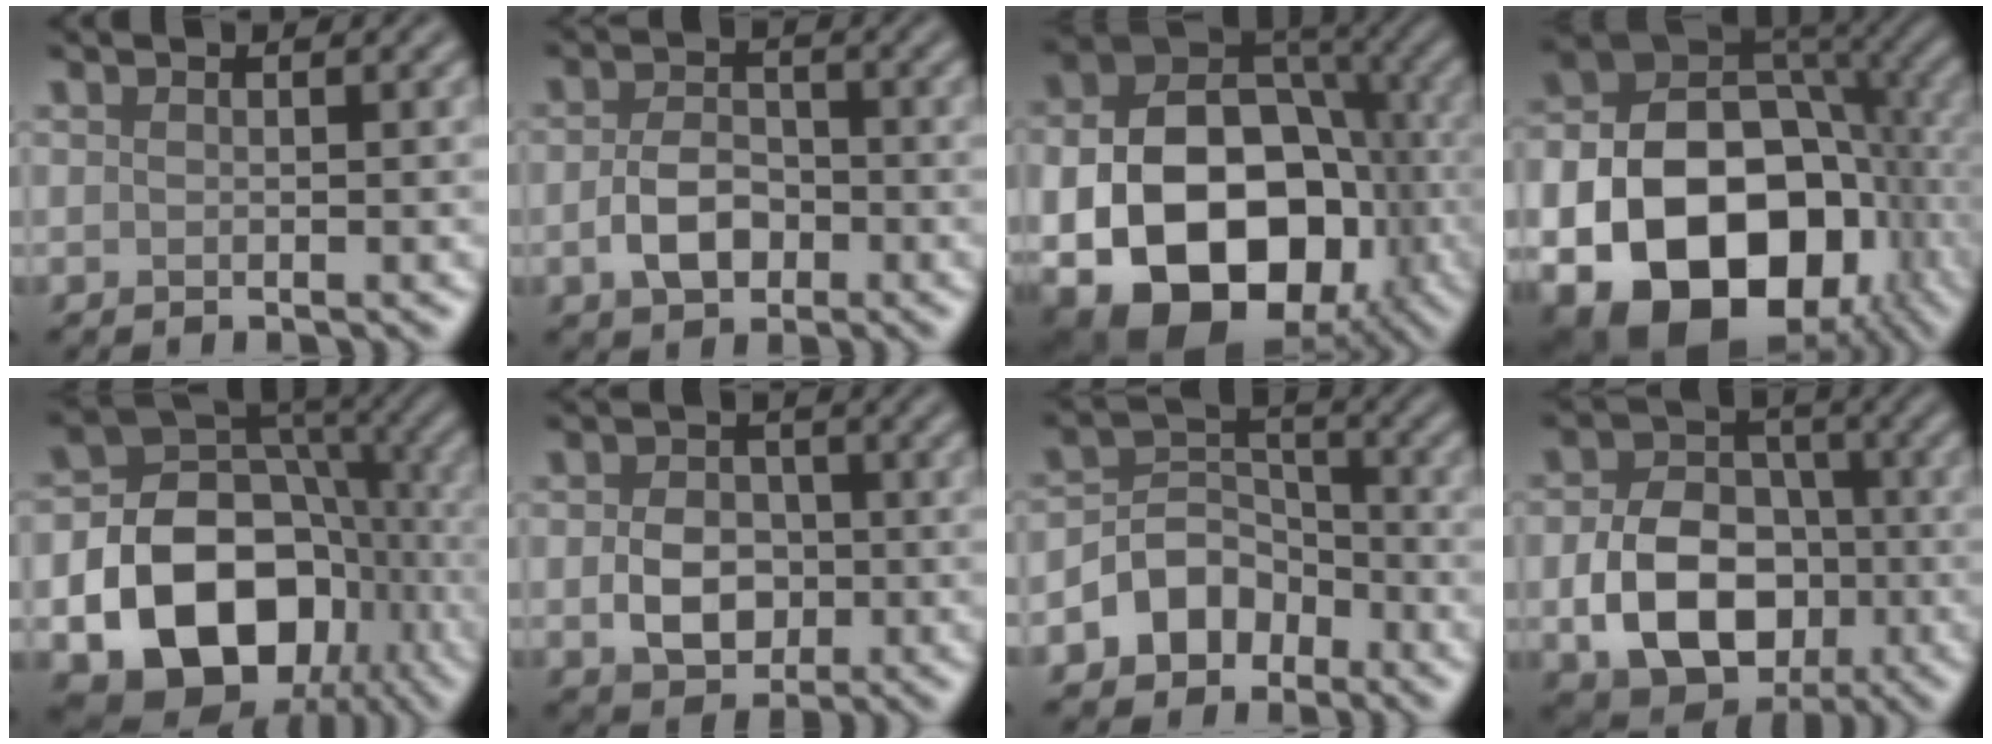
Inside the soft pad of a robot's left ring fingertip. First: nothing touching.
{"total": 3.9, "force": [-1.2, 2.6, 2.6], "torque": [-0.051, 0.001, -0.026]}
{"total": 17.6, "force": [-4.7, 12.2, 11.7], "torque": [-0.178, -0.033, -0.060]}
{"total": 19.5, "force": [-6.1, 13.9, 12.3], "torque": [-0.213, -0.037, -0.082]}
{"total": 17.4, "force": [-5.9, 13.2, 9.7], "torque": [-0.148, -0.020, -0.113]}
{"total": 4.3, "force": [-0.7, 3.4, 2.7], "torque": [-0.044, -0.002, -0.015]}
{"total": 5.2, "force": [-2.8, 3.9, 2.0], "torque": [-0.022, 0.006, -0.058]}
{"total": 9.5, "force": [-2.4, 7.0, 5.9], "torque": [-0.108, -0.011, -0.039]}